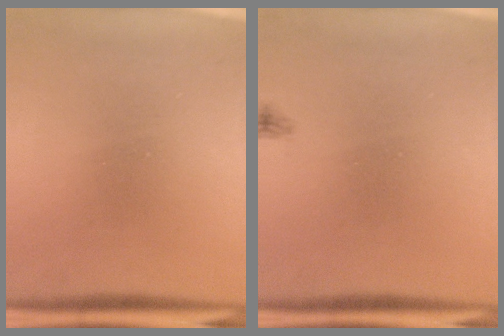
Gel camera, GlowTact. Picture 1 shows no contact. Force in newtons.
{"total": 0.9}